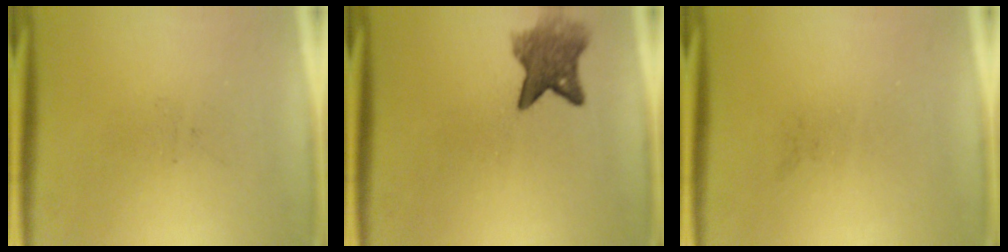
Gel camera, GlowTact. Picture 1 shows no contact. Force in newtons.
{"total": 5.7}
{"total": 0.0}